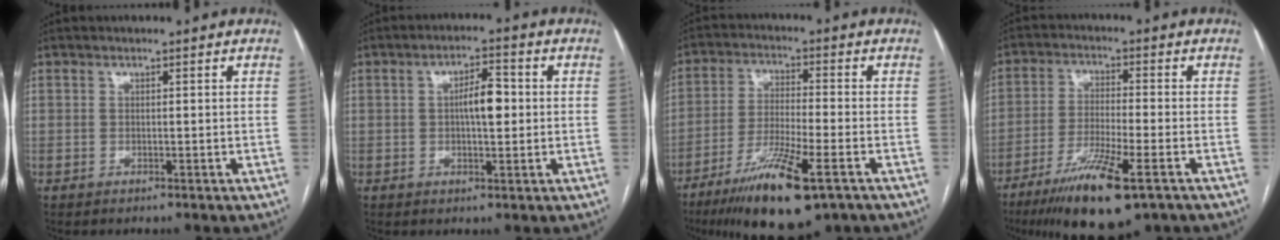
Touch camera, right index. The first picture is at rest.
{"total": 5.4, "force": [0.3, 1.7, 5.1], "torque": [-0.086, 0.012, 0.004]}
{"total": 13.8, "force": [-7.9, 1.8, 11.2], "torque": [-0.210, -0.031, -0.135]}
{"total": 12.4, "force": [-7.2, 1.5, 10.0], "torque": [-0.185, -0.031, -0.122]}